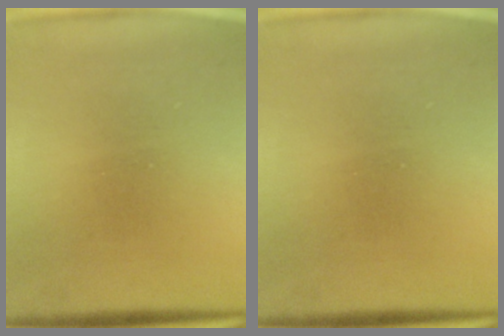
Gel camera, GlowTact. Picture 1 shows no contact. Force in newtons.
{"total": 0.0}